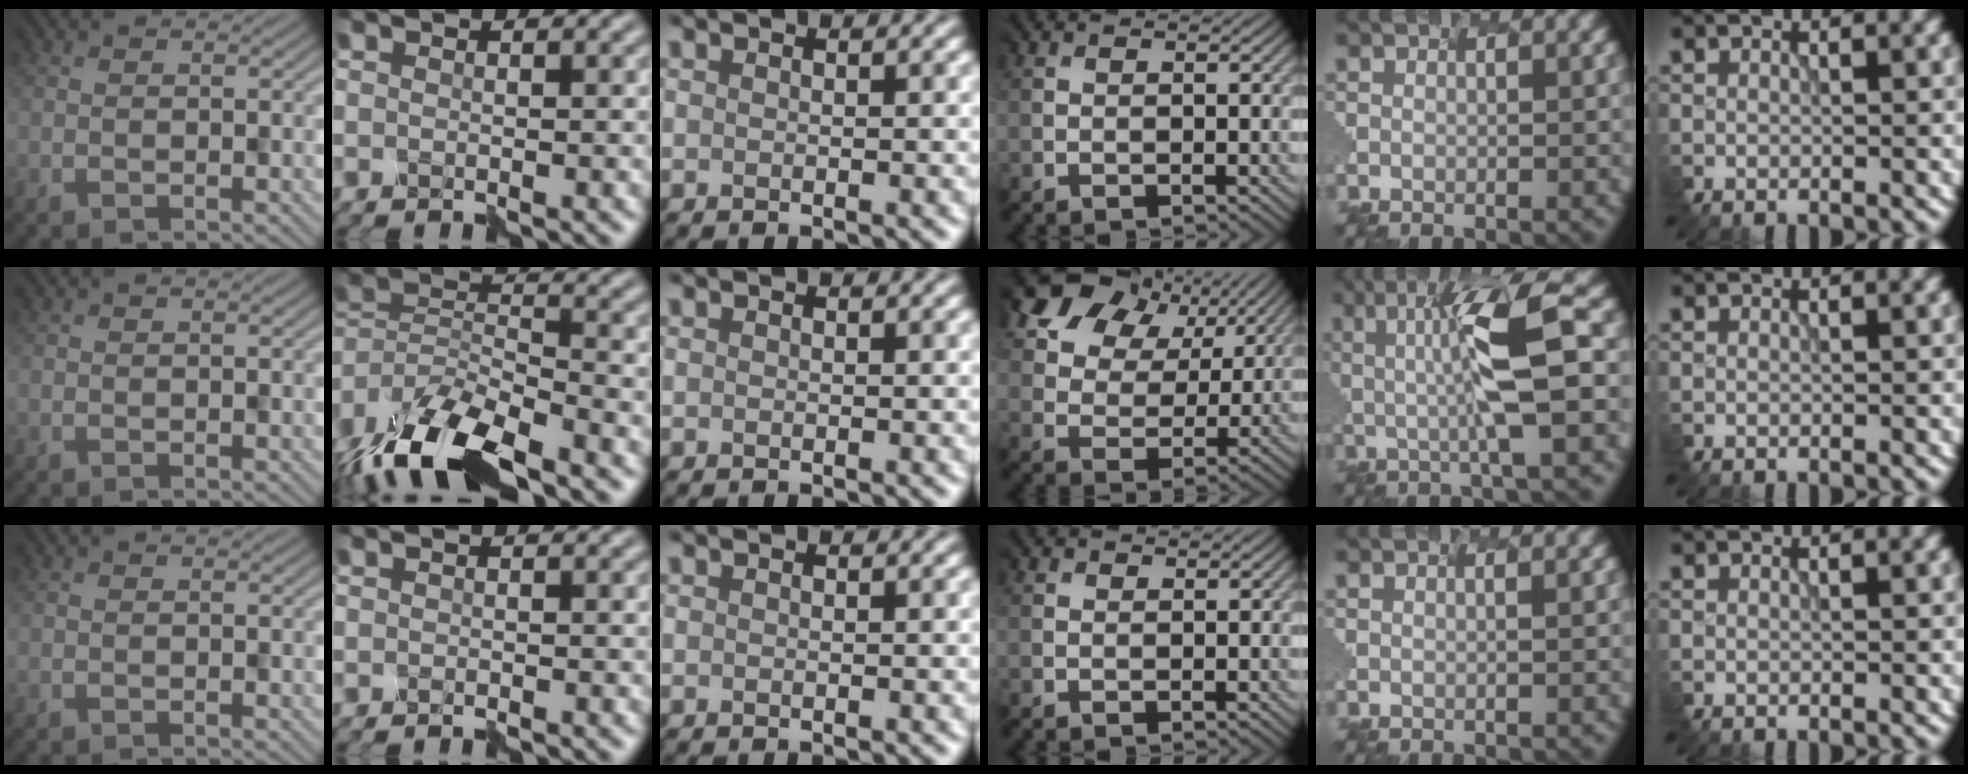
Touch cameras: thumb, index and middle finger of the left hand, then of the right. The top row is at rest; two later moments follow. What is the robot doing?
{"motion": "disassemble", "object": "puzzle pieces"}